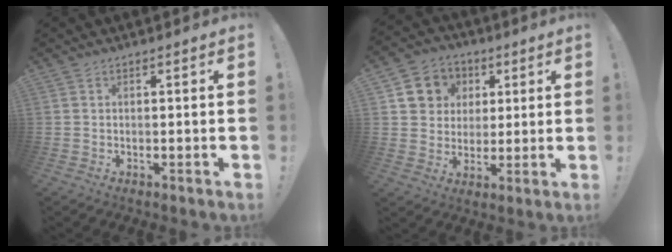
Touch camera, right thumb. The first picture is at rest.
{"total": 9.9, "force": [2.8, 9.2, 2.4], "torque": [-0.025, -0.014, 0.060]}